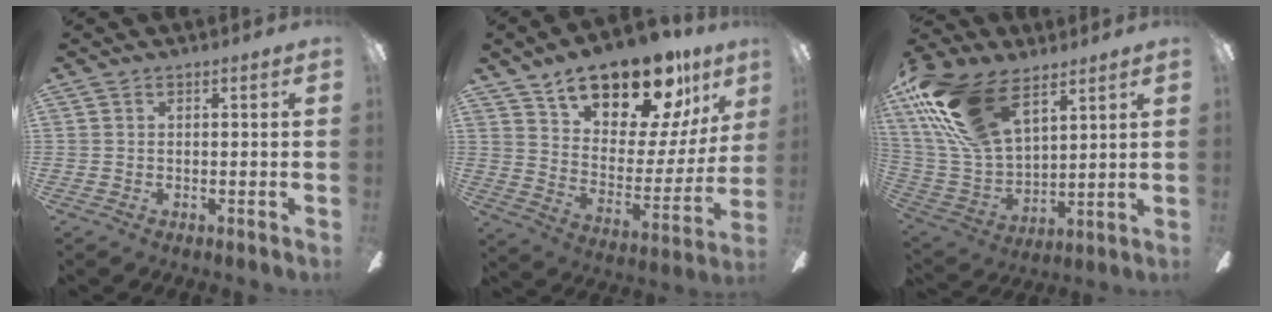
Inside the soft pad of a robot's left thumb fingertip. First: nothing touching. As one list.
[{"total": 21.0, "force": [15.8, 8.4, 10.9], "torque": [-0.172, -0.106, 0.272]}, {"total": 22.8, "force": [12.9, 11.5, 14.9], "torque": [-0.338, -0.038, 0.233]}]